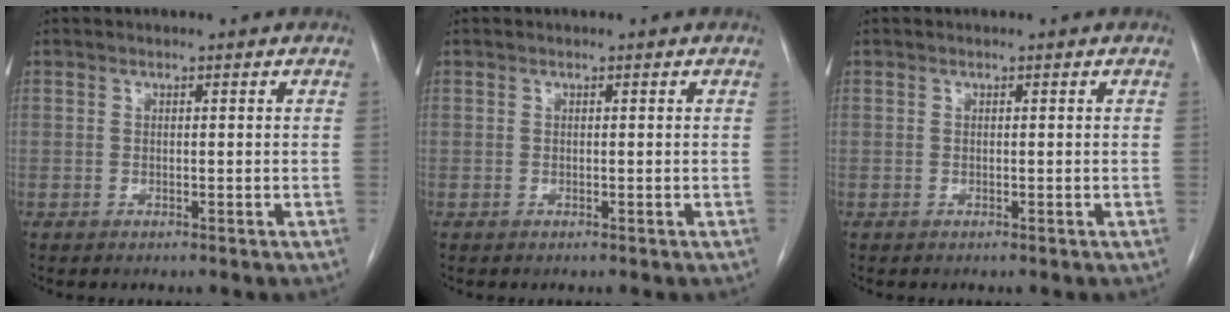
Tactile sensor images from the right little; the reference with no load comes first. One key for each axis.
{"total": 0.0}
{"total": 0.0}